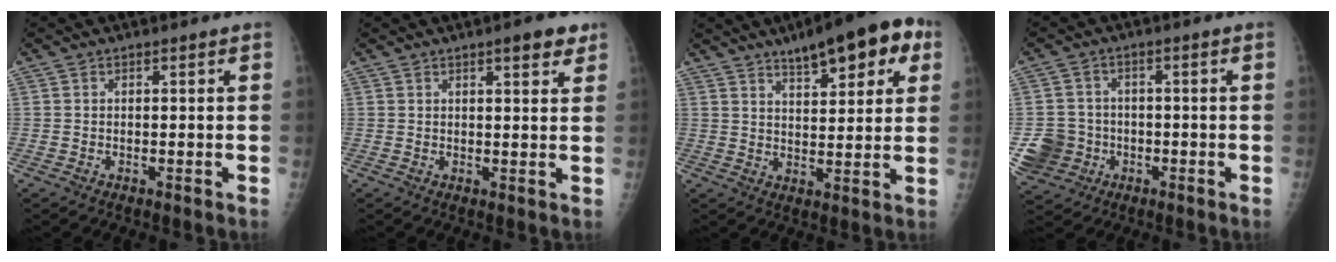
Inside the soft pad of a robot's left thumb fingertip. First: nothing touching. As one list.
[{"total": 4.7, "force": [2.9, 1.4, 3.4], "torque": [-0.034, -0.011, 0.034]}, {"total": 14.3, "force": [7.8, 5.1, 10.8], "torque": [-0.112, -0.012, 0.107]}, {"total": 7.9, "force": [-2.3, 7.3, 2.0], "torque": [-0.030, 0.017, -0.033]}]